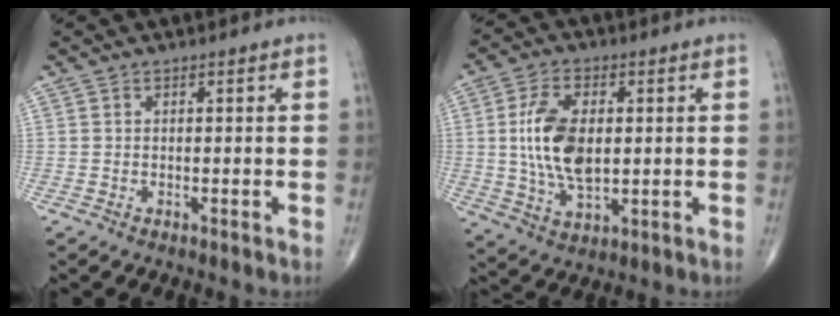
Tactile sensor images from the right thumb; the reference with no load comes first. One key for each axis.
{"total": 12.4, "fx": 1.1, "fy": 6.8, "fz": 10.4, "tx": -0.193, "ty": -0.005, "tz": 0.024}